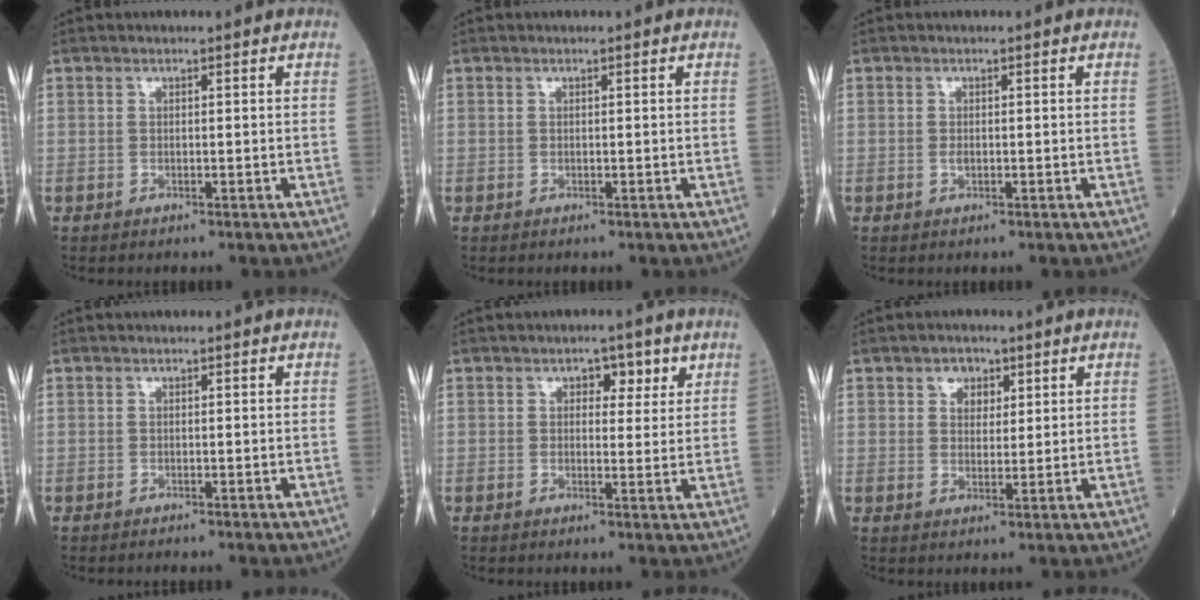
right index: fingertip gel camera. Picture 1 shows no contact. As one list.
[{"total": 0.0}, {"total": 0.6, "force": [-0.1, 0.3, 0.5], "torque": [-0.014, -0.001, -0.003]}, {"total": 0.0}, {"total": 3.5, "force": [1.8, 2.1, 2.1], "torque": [-0.018, 0.005, 0.020]}, {"total": 3.3, "force": [1.7, 2.3, 1.6], "torque": [-0.021, 0.005, 0.027]}]